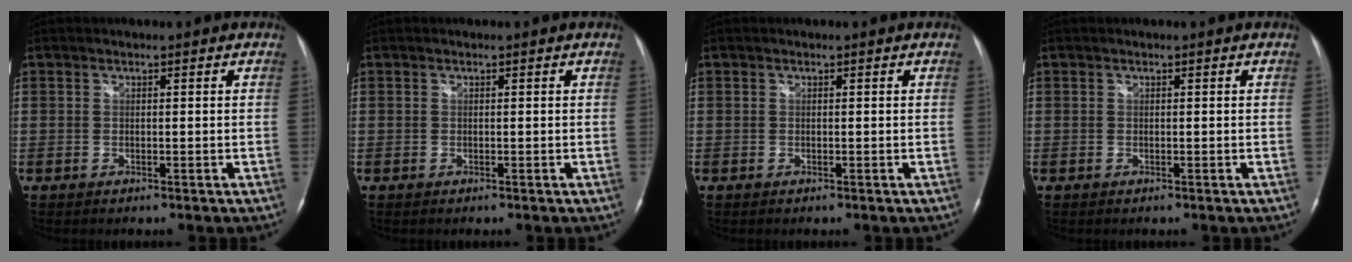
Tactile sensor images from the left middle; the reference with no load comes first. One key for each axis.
{"total": 0.0}
{"total": 0.0}
{"total": 0.0}